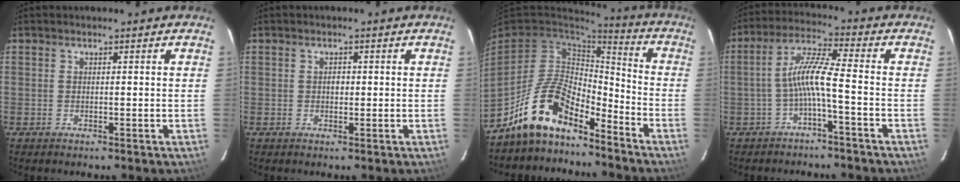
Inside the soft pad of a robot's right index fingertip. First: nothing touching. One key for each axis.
{"total": 1.1, "fx": 0.0, "fy": 1.0, "fz": 0.6, "tx": -0.008, "ty": 0.004, "tz": 0.000}
{"total": 13.7, "fx": -10.6, "fy": 5.2, "fz": 7.0, "tx": -0.155, "ty": 0.009, "tz": -0.199}
{"total": 6.5, "fx": -2.4, "fy": -0.2, "fz": 6.1, "tx": -0.138, "ty": 0.015, "tz": -0.046}